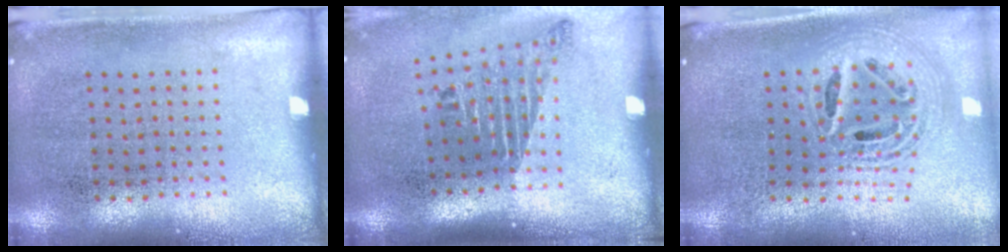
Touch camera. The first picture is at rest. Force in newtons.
{"total": 1.8, "press": 1.2, "slide": 1.4}
{"total": 2.3, "press": 1.8, "slide": 1.6}